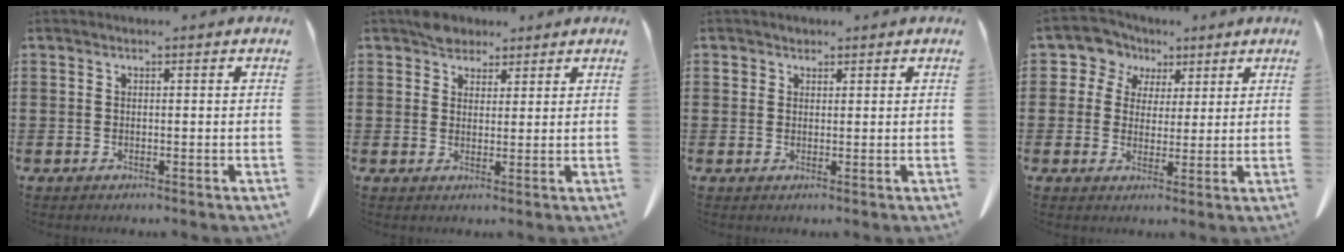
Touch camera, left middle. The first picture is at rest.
{"total": 3.4, "force": [2.8, 1.8, 0.5], "torque": [-0.019, 0.008, 0.057]}
{"total": 1.2, "force": [0.9, 0.8, 0.0], "torque": [-0.004, 0.003, 0.017]}
{"total": 5.4, "force": [2.9, 4.5, 0.7], "torque": [-0.047, -0.002, 0.050]}